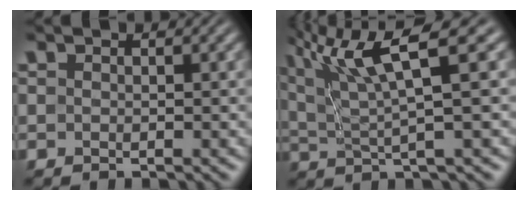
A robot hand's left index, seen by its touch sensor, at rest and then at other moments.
{"total": 8.5, "force": [4.4, 1.1, 7.1], "torque": [-0.131, 0.020, 0.086]}